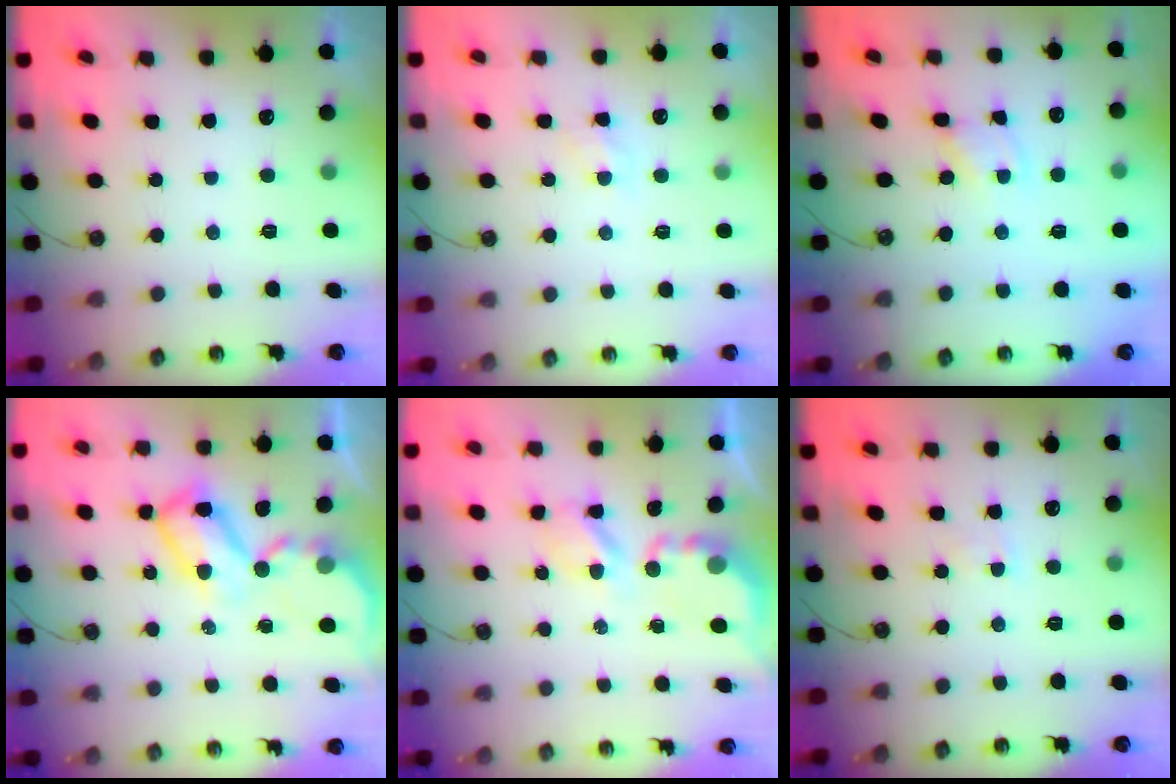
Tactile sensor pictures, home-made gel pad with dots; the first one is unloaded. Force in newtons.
{"total": 3.8, "press": 3.8, "slide": 0.5}
{"total": 1.5, "press": 1.5, "slide": 0.0}
{"total": 10.4, "press": 10.3, "slide": 0.8}
{"total": 5.0, "press": 5.0, "slide": 0.3}
{"total": 2.4, "press": 2.4, "slide": 0.4}